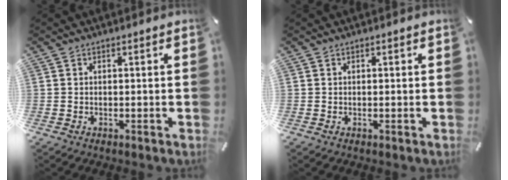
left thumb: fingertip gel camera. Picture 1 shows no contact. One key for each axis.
{"total": 0.0}